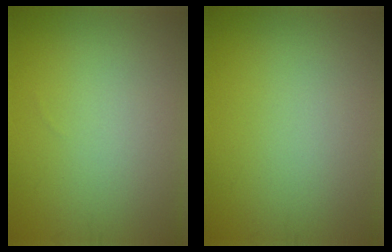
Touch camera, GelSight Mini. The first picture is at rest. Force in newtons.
{"total": 0.0}